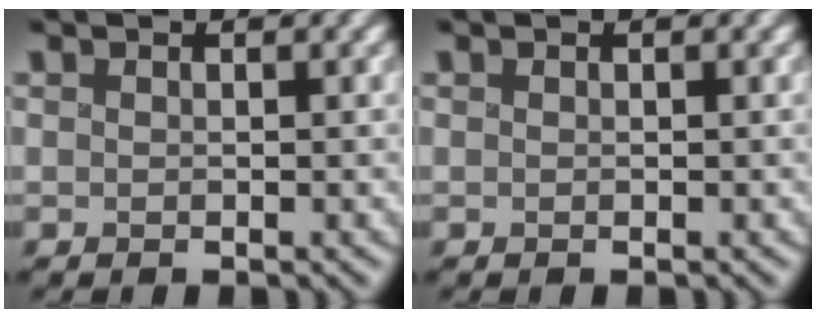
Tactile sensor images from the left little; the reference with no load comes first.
{"total": 0.0}